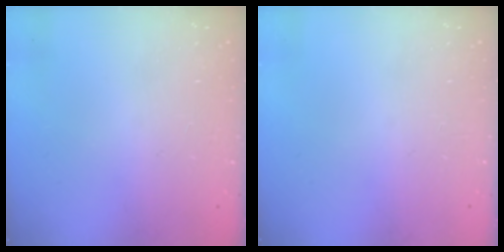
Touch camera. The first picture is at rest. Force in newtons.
{"total": 0.0}